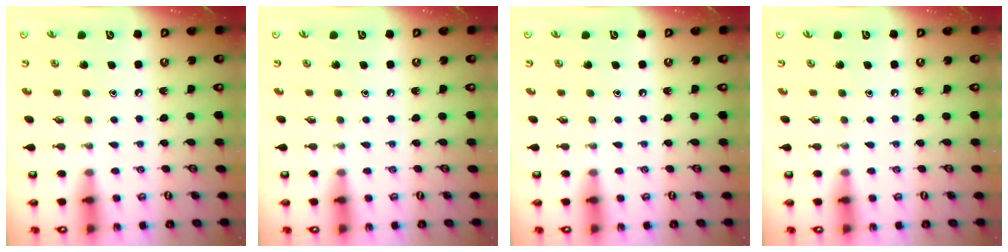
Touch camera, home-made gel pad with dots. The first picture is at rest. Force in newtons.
{"total": 0.0}
{"total": 0.0}
{"total": 0.0}